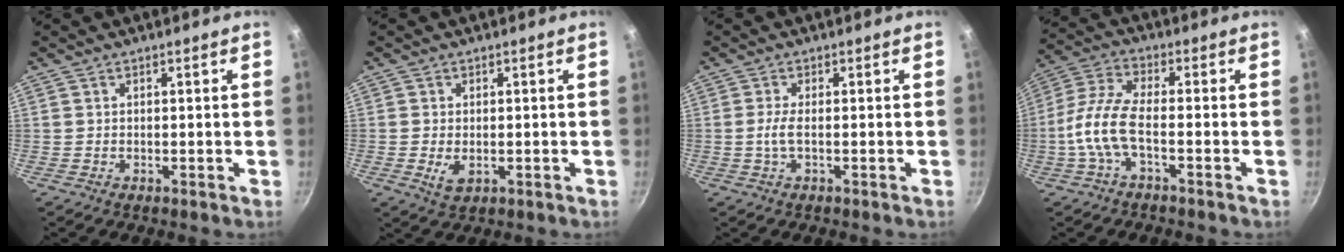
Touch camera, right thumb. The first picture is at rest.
{"total": 3.5, "force": [-0.6, 2.1, 2.7], "torque": [-0.049, -0.006, -0.007]}
{"total": 2.5, "force": [-0.5, 0.5, 2.4], "torque": [-0.060, 0.003, -0.013]}
{"total": 9.0, "force": [-2.9, 3.0, 8.0], "torque": [-0.187, 0.025, -0.073]}